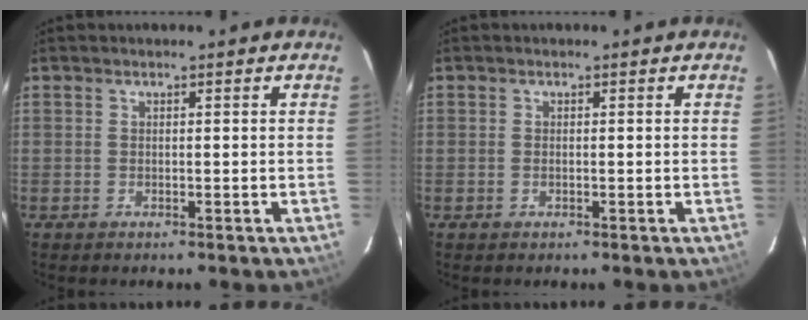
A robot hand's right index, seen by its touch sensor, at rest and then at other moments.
{"total": 0.5, "force": [-0.1, 0.2, 0.5], "torque": [-0.010, 0.001, -0.002]}